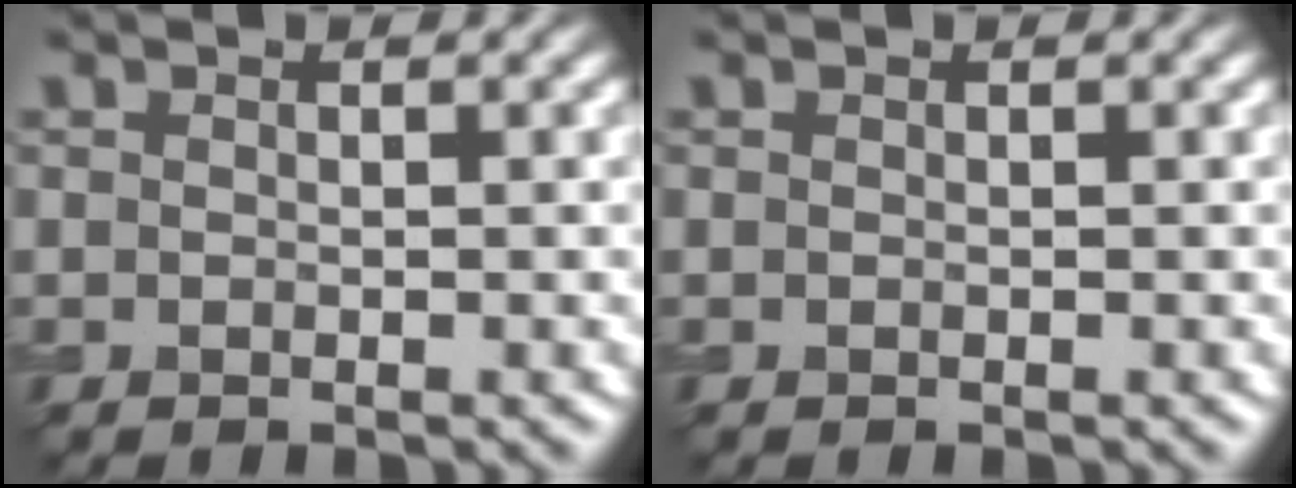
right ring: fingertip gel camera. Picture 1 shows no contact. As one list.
[{"total": 0.0}]